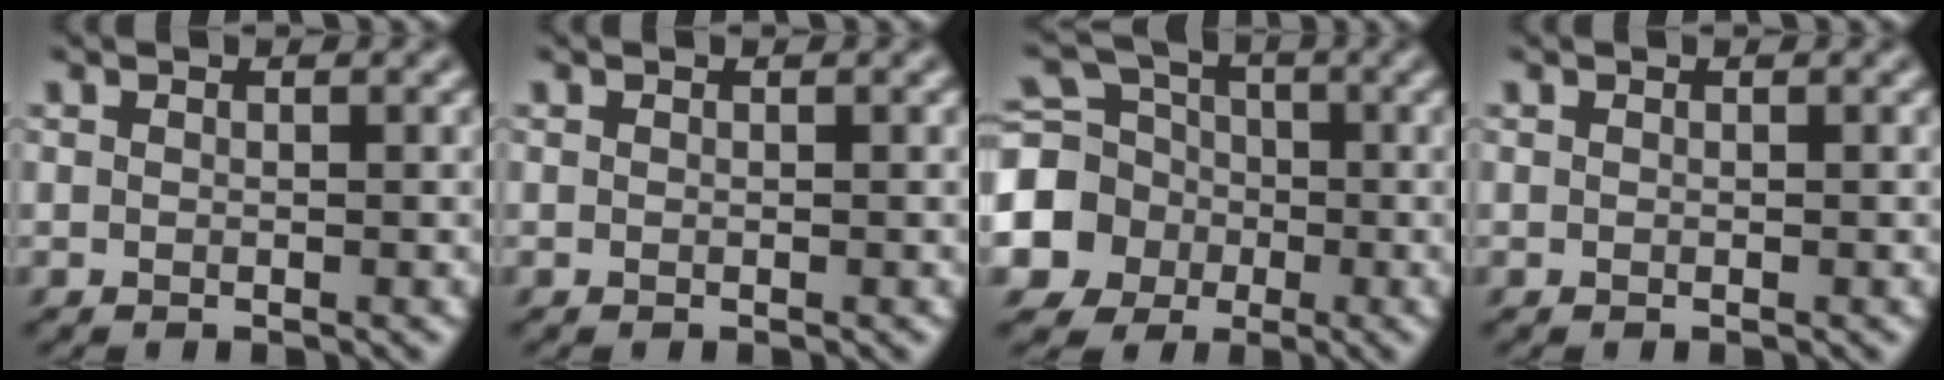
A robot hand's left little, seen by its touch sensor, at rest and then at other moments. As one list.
[{"total": 0.0}, {"total": 7.4, "force": [-1.6, 6.7, 2.6], "torque": [-0.058, -0.007, -0.057]}, {"total": 0.0}]